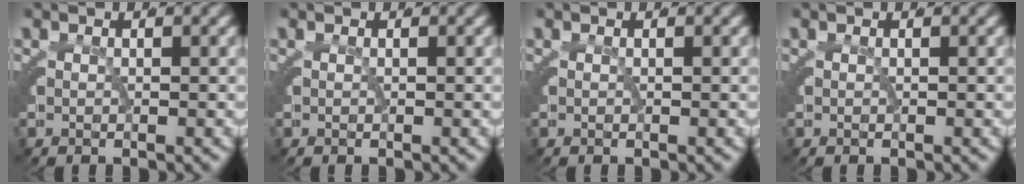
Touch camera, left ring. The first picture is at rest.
{"total": 0.0}
{"total": 0.0}
{"total": 0.0}